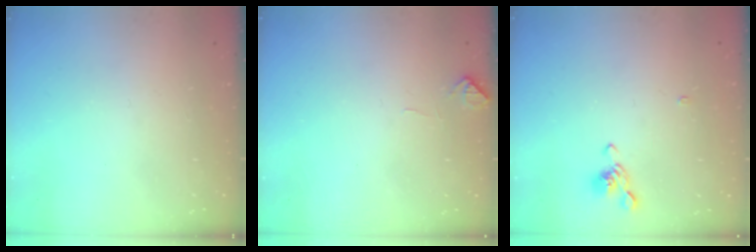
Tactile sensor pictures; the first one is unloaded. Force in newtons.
{"total": 2.7, "press": 2.7, "slide": 0.4}
{"total": 3.2, "press": 3.1, "slide": 0.7}